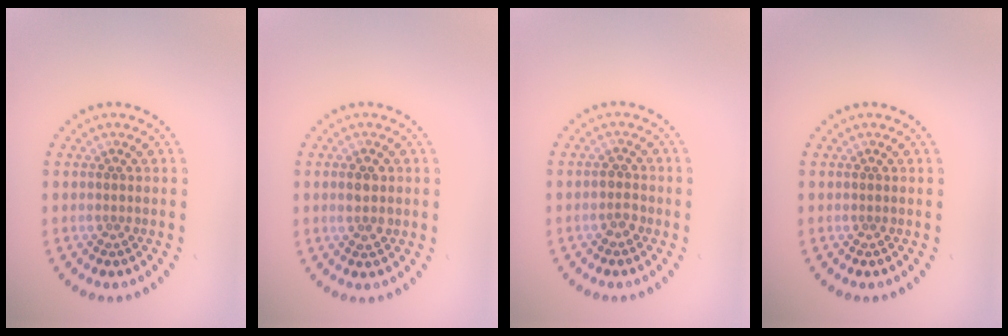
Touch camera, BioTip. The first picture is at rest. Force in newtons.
{"total": 1.8, "press": 1.8, "slide": 0.2}
{"total": 1.5, "press": 1.4, "slide": 0.6}
{"total": 0.0}